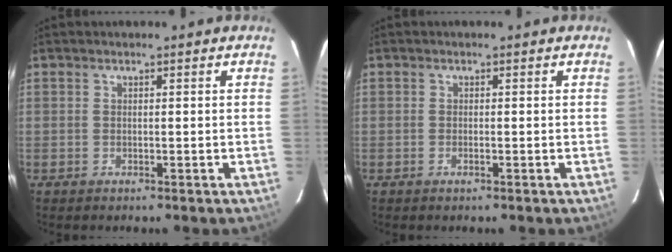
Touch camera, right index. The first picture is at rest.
{"total": 0.7, "force": [-0.4, -0.1, 0.6], "torque": [-0.015, -0.002, -0.005]}